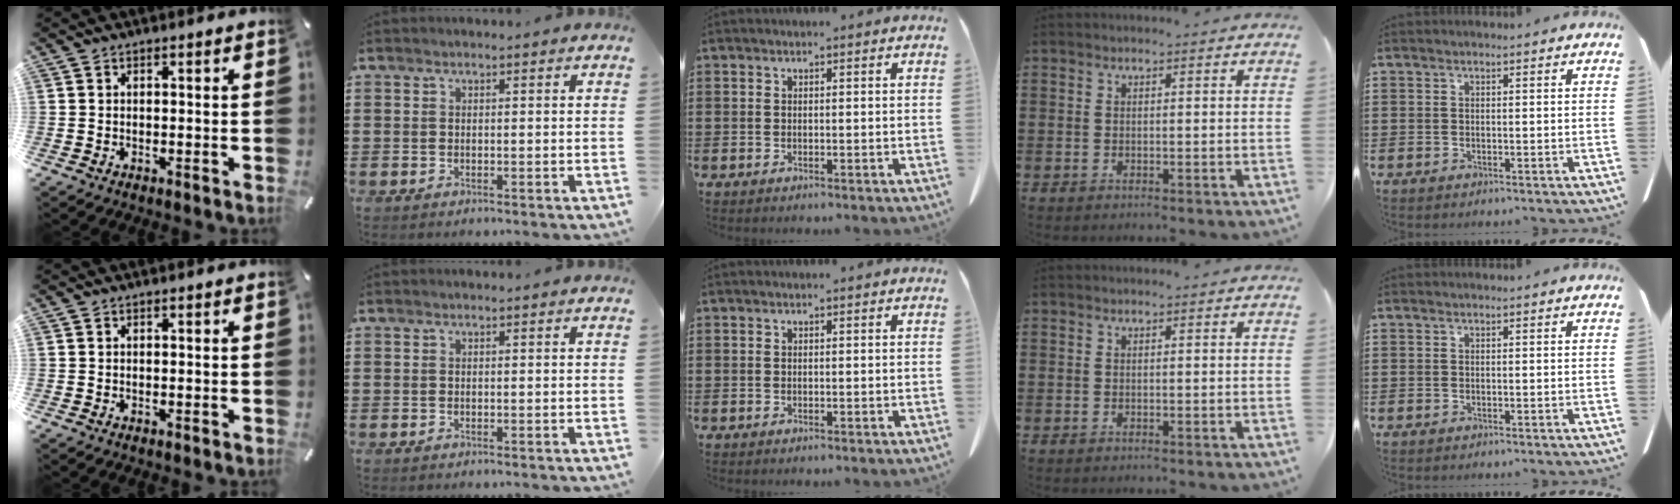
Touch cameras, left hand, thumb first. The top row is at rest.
{}